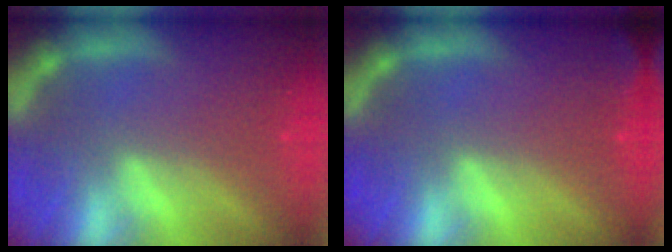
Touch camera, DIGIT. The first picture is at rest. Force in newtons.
{"total": 2.4}